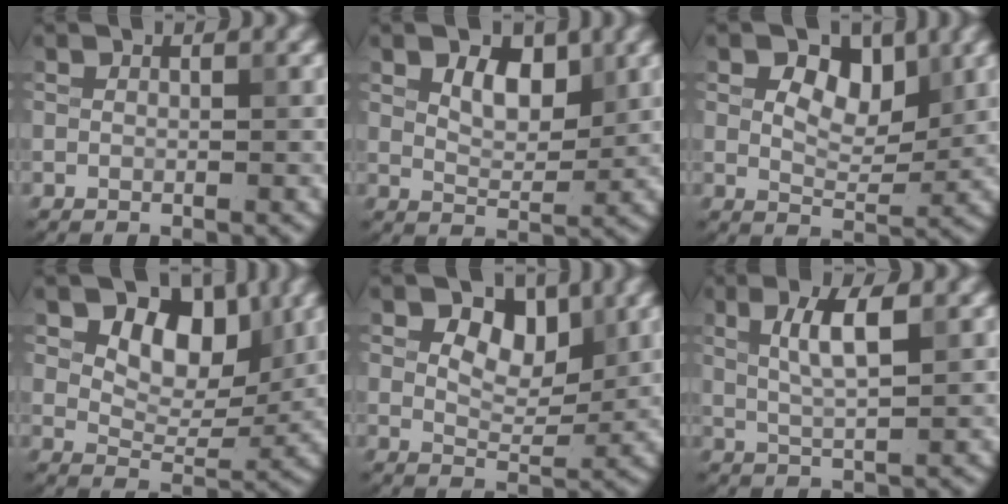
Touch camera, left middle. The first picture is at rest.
{"total": 3.6, "force": [1.6, 2.0, 2.5], "torque": [-0.046, -0.001, 0.026]}
{"total": 5.0, "force": [2.0, 2.9, 3.5], "torque": [-0.045, -0.001, 0.019]}
{"total": 6.1, "force": [2.5, 3.8, 4.0], "torque": [-0.054, -0.008, 0.032]}
{"total": 4.7, "force": [2.0, 2.8, 3.2], "torque": [-0.041, -0.003, 0.022]}
{"total": 3.9, "force": [1.2, 0.9, 3.5], "torque": [-0.067, 0.002, 0.023]}